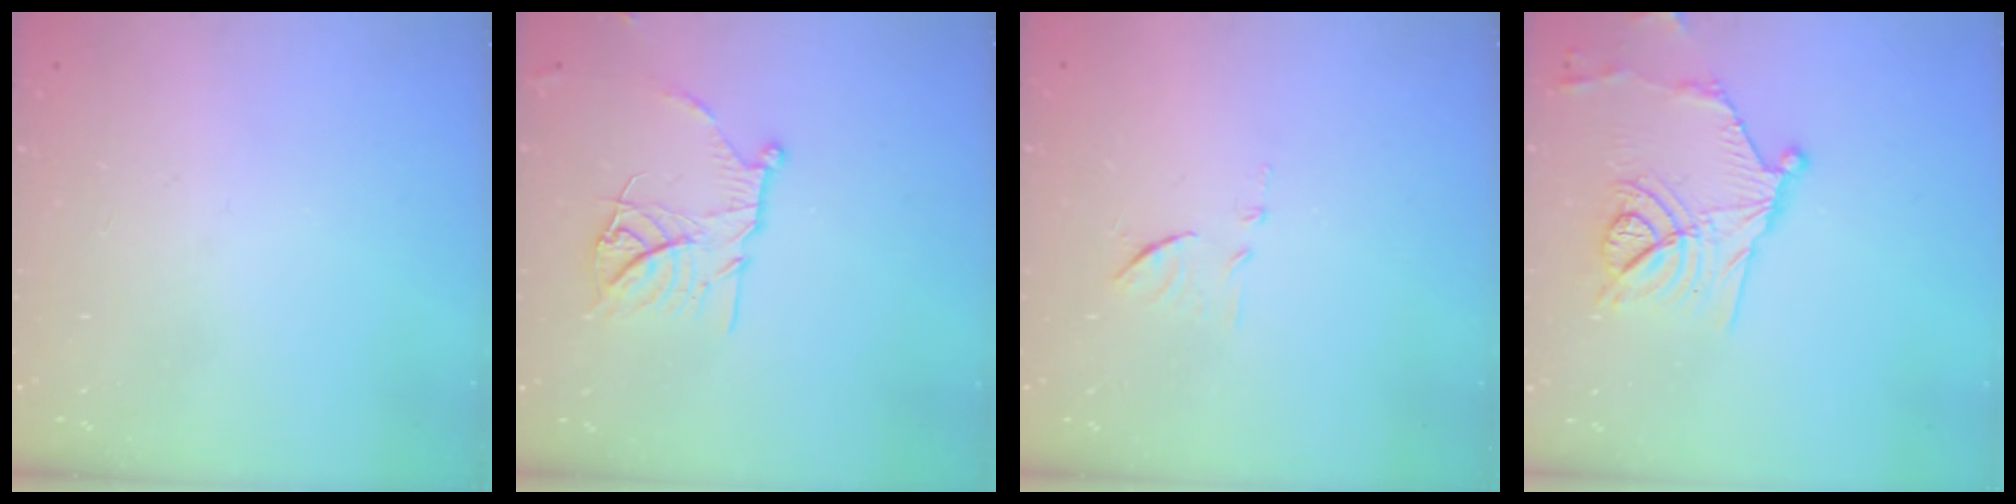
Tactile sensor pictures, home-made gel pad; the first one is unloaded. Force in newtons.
{"total": 12.8, "press": 12.8, "slide": 1.1}
{"total": 8.2, "press": 8.2, "slide": 0.2}
{"total": 14.8, "press": 14.6, "slide": 2.2}